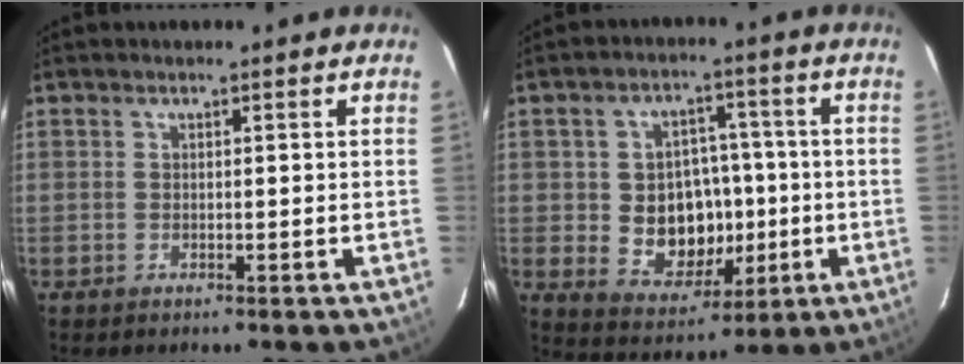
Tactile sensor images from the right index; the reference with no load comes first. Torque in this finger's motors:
{"motor_torque": [0.41, -0.03, 0.35, 0.08]}